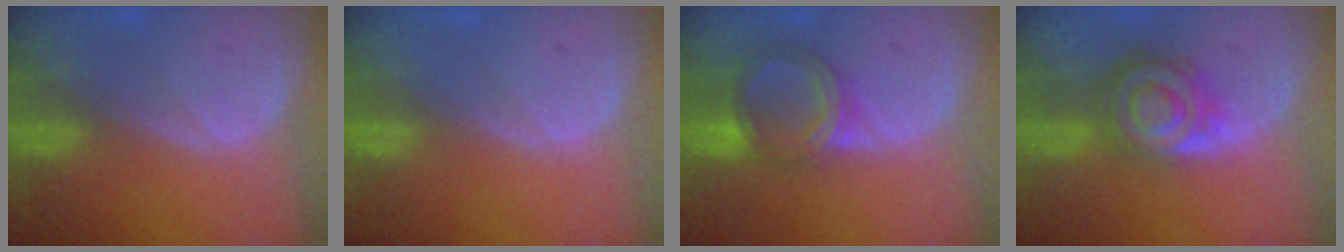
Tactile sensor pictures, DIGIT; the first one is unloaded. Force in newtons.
{"total": 0.0}
{"total": 5.8, "press": 5.7, "slide": 0.6}
{"total": 8.0, "press": 7.1, "slide": 3.6}